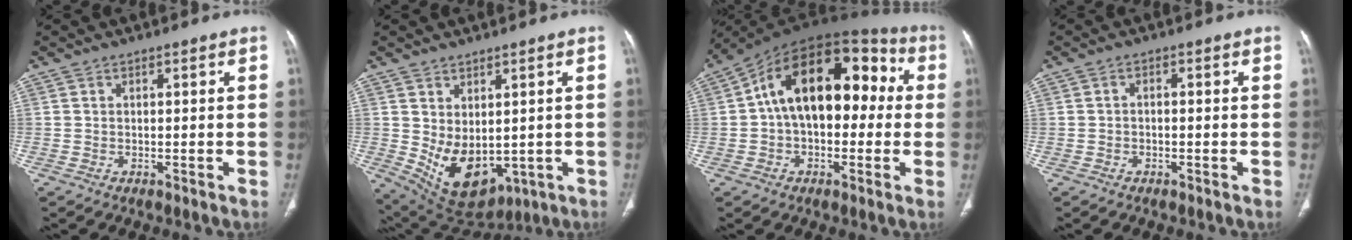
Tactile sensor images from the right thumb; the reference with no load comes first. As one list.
[{"total": 11.6, "force": [-0.6, 7.3, 9.0], "torque": [-0.130, -0.014, 0.029]}, {"total": 19.7, "force": [1.6, 12.0, 15.6], "torque": [-0.209, 0.059, 0.013]}, {"total": 0.9, "force": [-0.3, 0.6, 0.6], "torque": [-0.007, 0.004, -0.008]}]